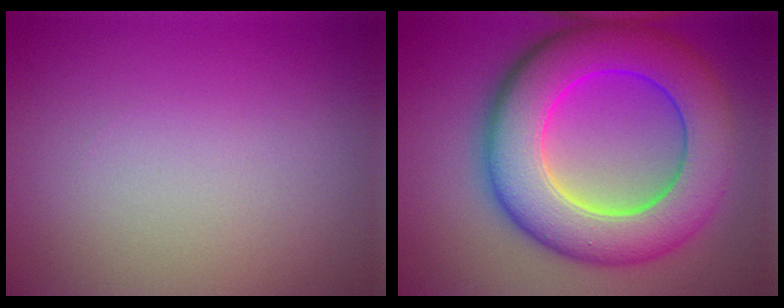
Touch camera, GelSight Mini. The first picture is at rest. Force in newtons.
{"total": 11.4, "press": 11.4, "slide": 0.1}